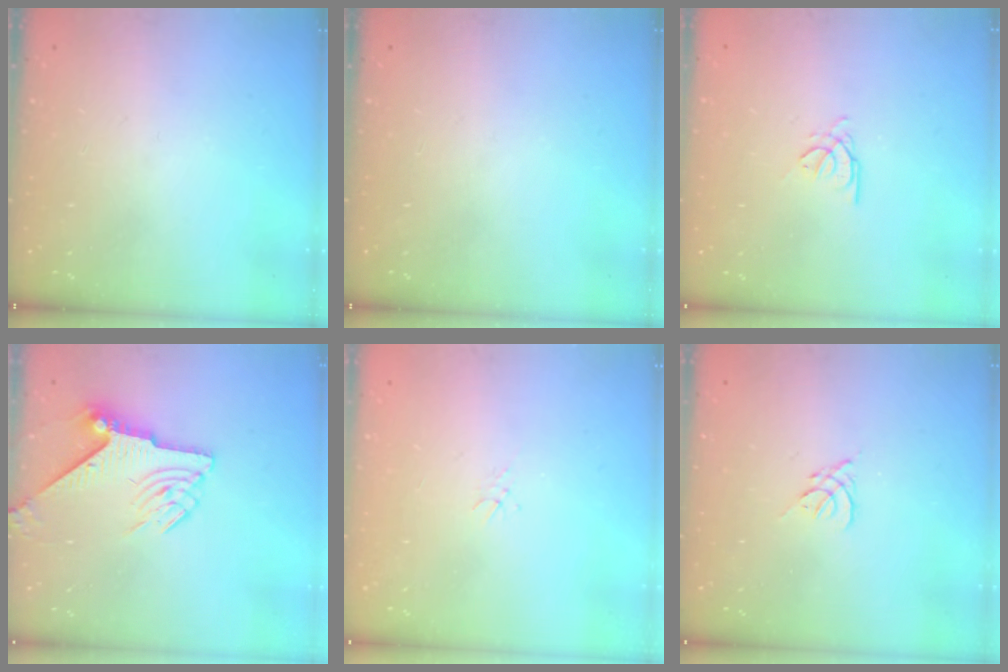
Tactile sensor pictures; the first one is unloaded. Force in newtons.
{"total": 0.0}
{"total": 0.7, "press": 0.6, "slide": 0.3}
{"total": 7.4, "press": 7.4, "slide": 0.2}
{"total": 1.2, "press": 1.1, "slide": 0.3}
{"total": 1.3, "press": 1.2, "slide": 0.6}